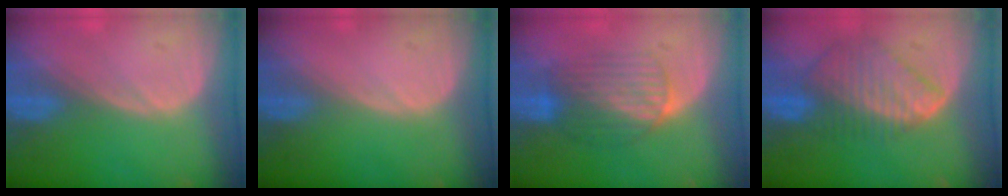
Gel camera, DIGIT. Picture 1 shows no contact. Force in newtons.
{"total": 0.0}
{"total": 6.4, "press": 6.3, "slide": 1.3}
{"total": 8.5, "press": 7.6, "slide": 3.9}